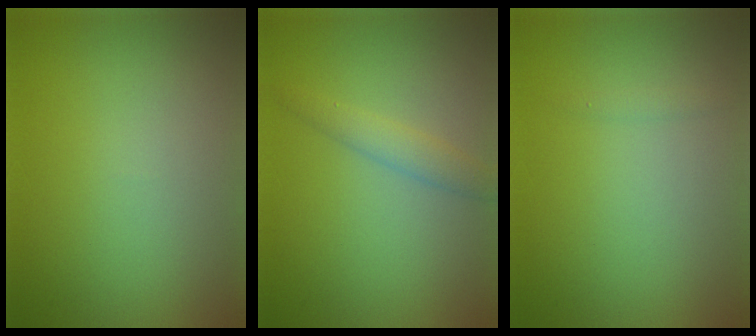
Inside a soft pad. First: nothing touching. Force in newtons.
{"total": 2.1, "press": 2.1, "slide": 0.1}
{"total": 0.5, "press": 0.5, "slide": 0.0}